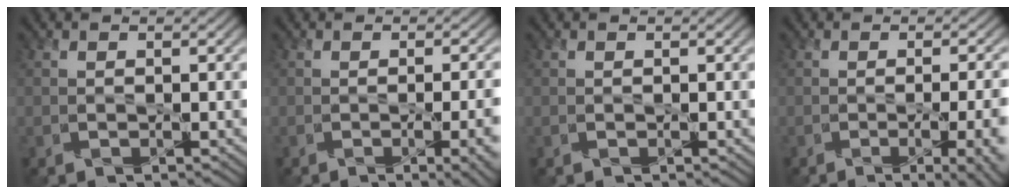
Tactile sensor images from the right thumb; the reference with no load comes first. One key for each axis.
{"total": 6.1, "fx": -1.6, "fy": 2.0, "fz": 5.5, "tx": -0.055, "ty": -0.014, "tz": -0.004}
{"total": 0.0}
{"total": 8.1, "fx": -2.1, "fy": 3.0, "fz": 7.3, "tx": -0.060, "ty": -0.010, "tz": -0.013}